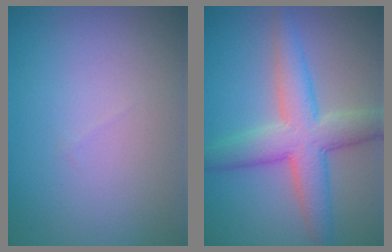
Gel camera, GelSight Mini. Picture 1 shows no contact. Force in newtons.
{"total": 6.4, "press": 6.4, "slide": 0.2}